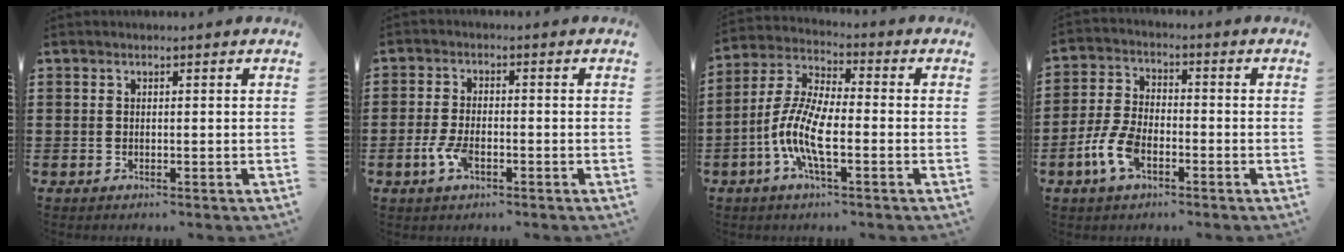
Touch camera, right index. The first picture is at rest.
{"total": 4.2, "force": [-1.8, 1.8, 3.4], "torque": [-0.079, -0.006, -0.035]}
{"total": 8.9, "force": [-2.9, 2.8, 8.0], "torque": [-0.202, -0.018, -0.065]}
{"total": 6.6, "force": [-2.9, 3.2, 5.0], "torque": [-0.133, -0.008, -0.063]}